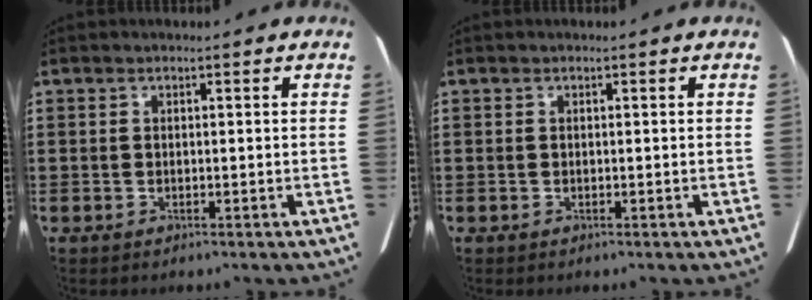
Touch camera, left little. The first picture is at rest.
{"total": 0.0}